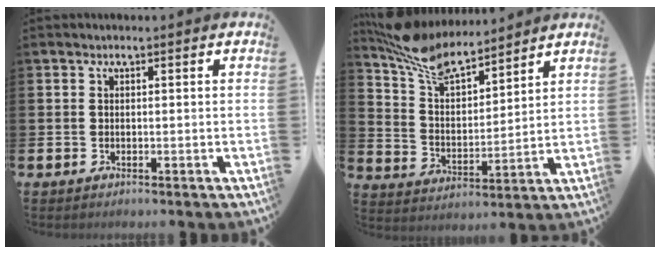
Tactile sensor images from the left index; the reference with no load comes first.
{"total": 9.1, "force": [8.0, 2.6, 3.4], "torque": [-0.098, -0.038, 0.146]}